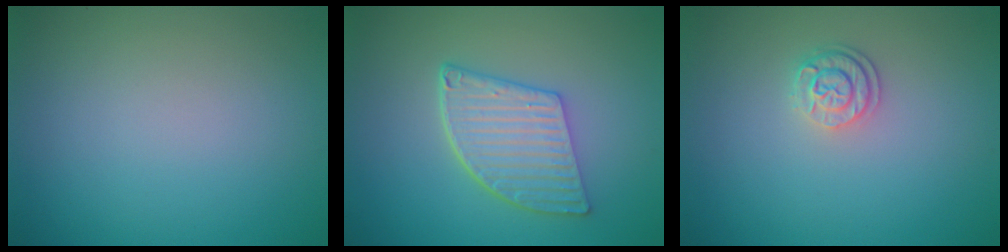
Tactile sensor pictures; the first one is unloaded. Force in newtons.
{"total": 5.5, "press": 4.2, "slide": 3.5}
{"total": 2.1, "press": 1.8, "slide": 1.2}